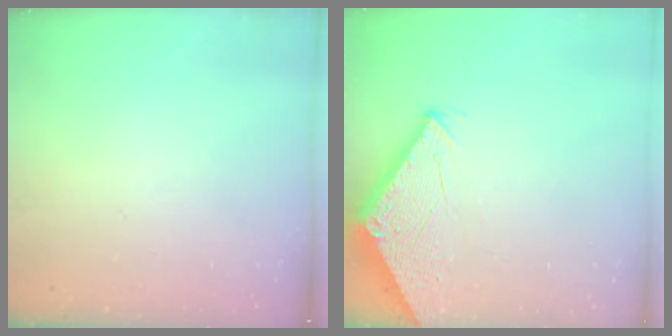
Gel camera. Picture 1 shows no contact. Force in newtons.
{"total": 2.8, "press": 2.8, "slide": 0.1}